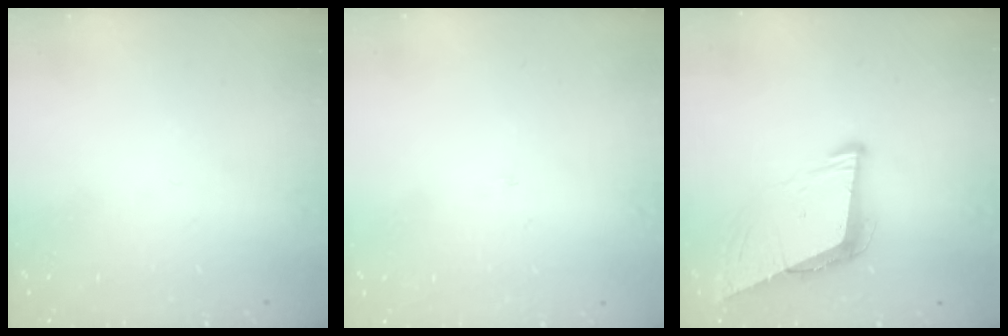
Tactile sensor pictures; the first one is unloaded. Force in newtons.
{"total": 2.1, "press": 2.1, "slide": 0.1}
{"total": 8.8, "press": 7.9, "slide": 3.8}